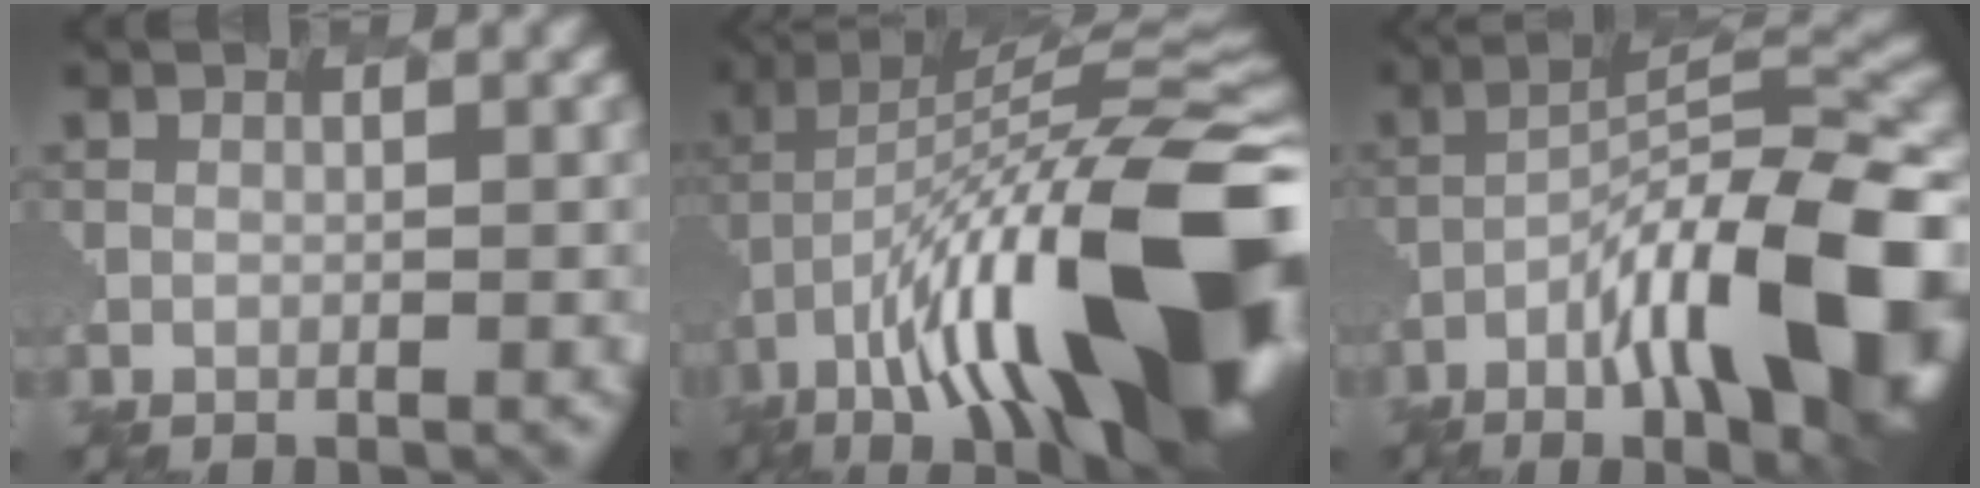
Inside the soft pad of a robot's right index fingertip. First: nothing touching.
{"total": 17.4, "force": [-5.7, 5.6, 15.4], "torque": [-0.260, 0.027, -0.104]}
{"total": 15.2, "force": [-6.0, 4.6, 13.2], "torque": [-0.204, 0.008, -0.103]}